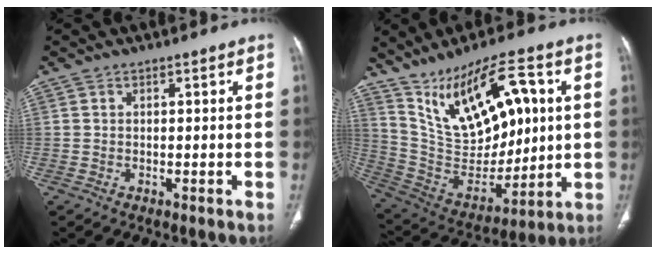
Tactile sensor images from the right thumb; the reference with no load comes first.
{"total": 22.0, "force": [7.4, 11.1, 17.5], "torque": [-0.263, -0.015, 0.151]}